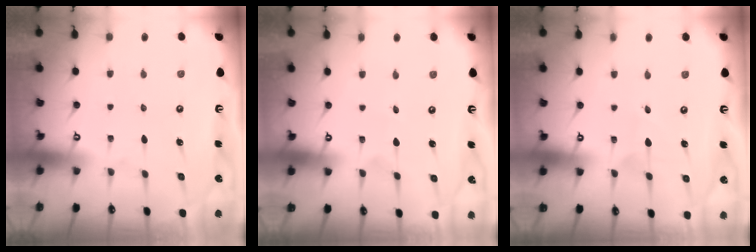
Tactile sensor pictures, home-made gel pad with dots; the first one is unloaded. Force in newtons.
{"total": 0.7, "press": 0.7, "slide": 0.0}
{"total": 3.6, "press": 3.5, "slide": 0.3}